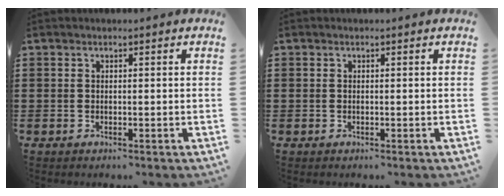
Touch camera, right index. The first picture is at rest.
{"total": 0.0}